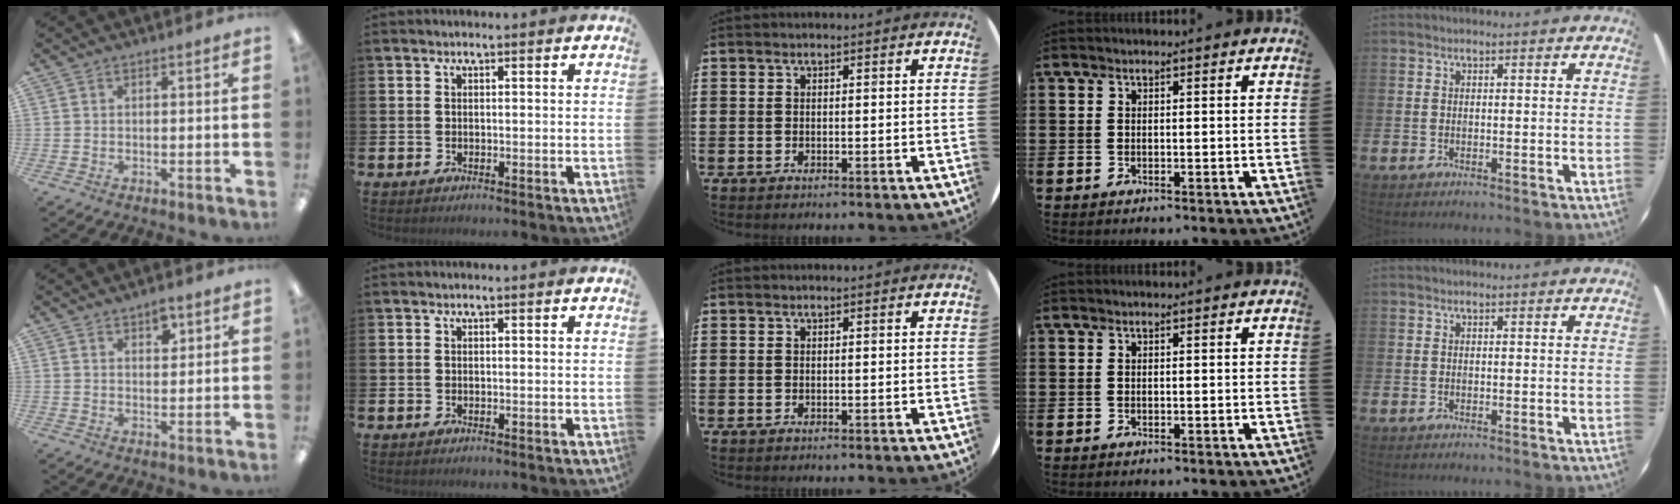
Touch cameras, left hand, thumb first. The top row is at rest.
{"thumb": {"total": 3.9, "force": [2.6, 2.0, 2.0], "torque": [-0.012, -0.014, 0.040]}}